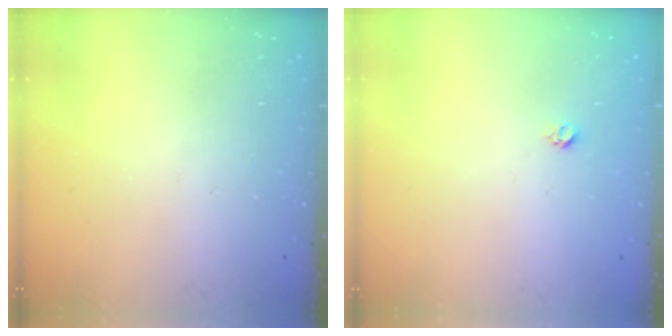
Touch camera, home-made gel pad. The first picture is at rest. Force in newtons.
{"total": 3.0, "press": 2.9, "slide": 0.4}